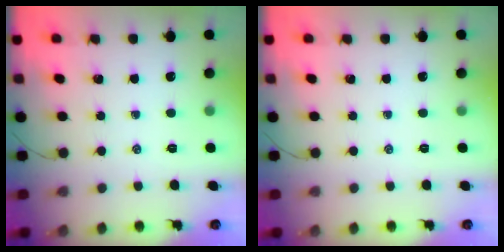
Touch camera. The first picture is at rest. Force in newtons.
{"total": 0.0}